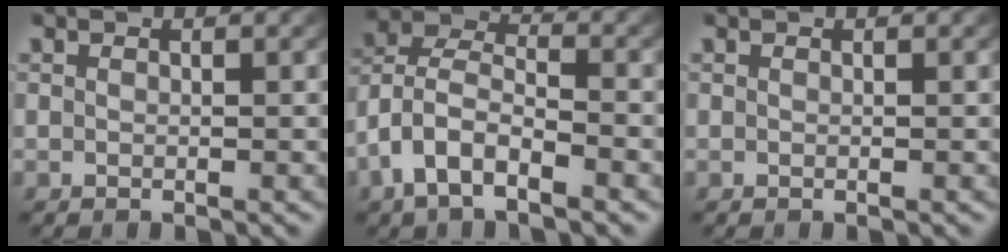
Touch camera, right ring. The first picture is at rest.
{"total": 6.1, "force": [-0.4, 4.8, 3.8], "torque": [-0.100, -0.016, -0.013]}
{"total": 0.0}